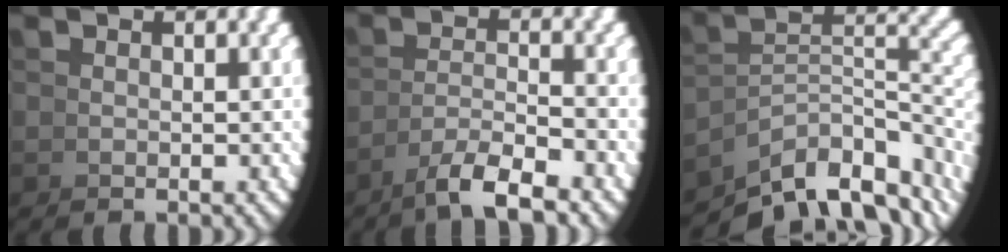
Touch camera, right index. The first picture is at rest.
{"total": 4.1, "force": [-2.6, 0.7, 3.0], "torque": [-0.043, -0.004, -0.040]}
{"total": 9.1, "force": [-3.9, 4.9, 6.6], "torque": [-0.089, -0.021, -0.051]}